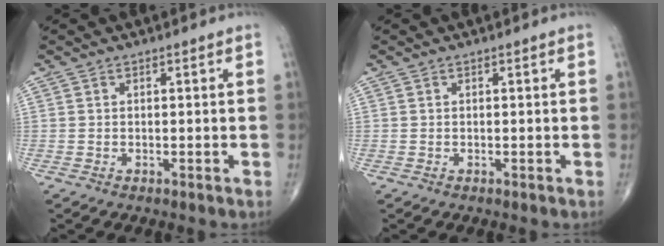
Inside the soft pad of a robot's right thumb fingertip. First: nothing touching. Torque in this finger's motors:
{"motor_torque": [0.00, 0.00, 0.03, 0.03, 0.00]}